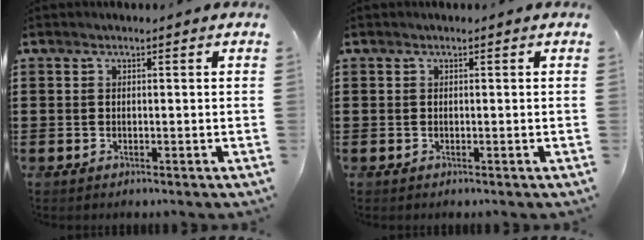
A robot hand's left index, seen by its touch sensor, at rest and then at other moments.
{"total": 0.0}